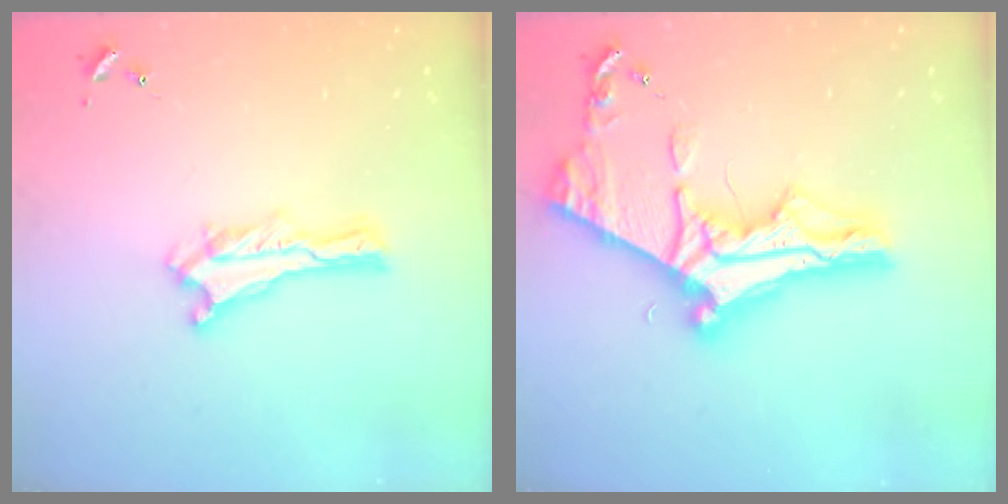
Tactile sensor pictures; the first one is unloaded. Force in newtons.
{"total": 10.6, "press": 10.5, "slide": 1.3}